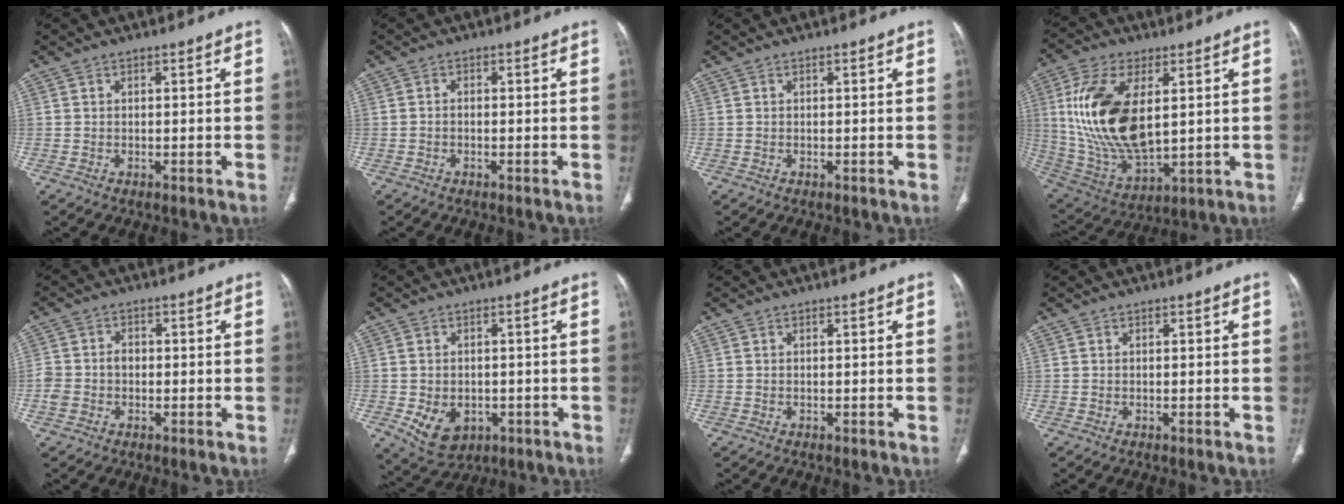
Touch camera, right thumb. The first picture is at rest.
{"total": 0.9, "force": [-0.3, 0.6, 0.6], "torque": [-0.008, 0.003, -0.008]}
{"total": 0.0}
{"total": 20.6, "force": [3.9, 10.4, 17.4], "torque": [-0.345, -0.023, 0.083]}
{"total": 4.6, "force": [-0.7, 3.7, 2.7], "torque": [-0.050, 0.019, -0.013]}
{"total": 8.0, "force": [-2.3, 5.9, 4.8], "torque": [-0.071, 0.007, -0.018]}
{"total": 0.0}
{"total": 0.0}